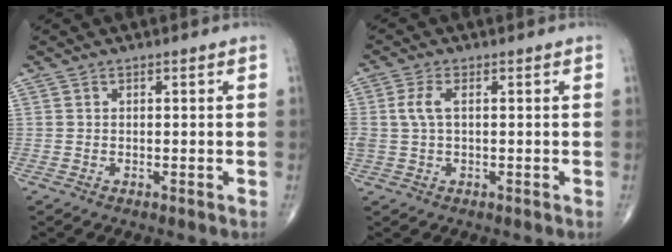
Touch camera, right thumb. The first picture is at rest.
{"total": 4.1, "force": [0.7, 2.0, 3.5], "torque": [-0.097, 0.010, 0.013]}